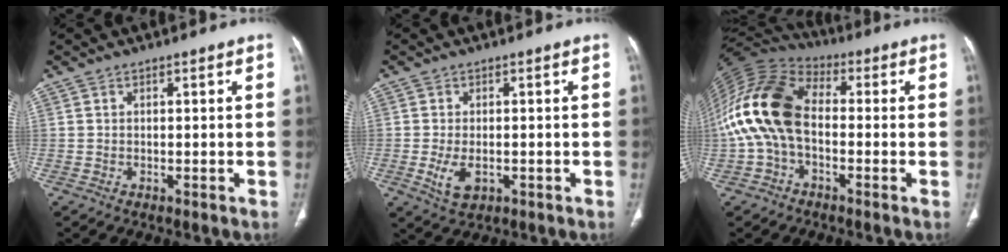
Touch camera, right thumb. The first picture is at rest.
{"total": 4.7, "force": [-1.2, 2.7, 3.7], "torque": [-0.072, -0.006, -0.014]}
{"total": 16.9, "force": [-1.3, 10.5, 13.2], "torque": [-0.272, 0.036, -0.033]}